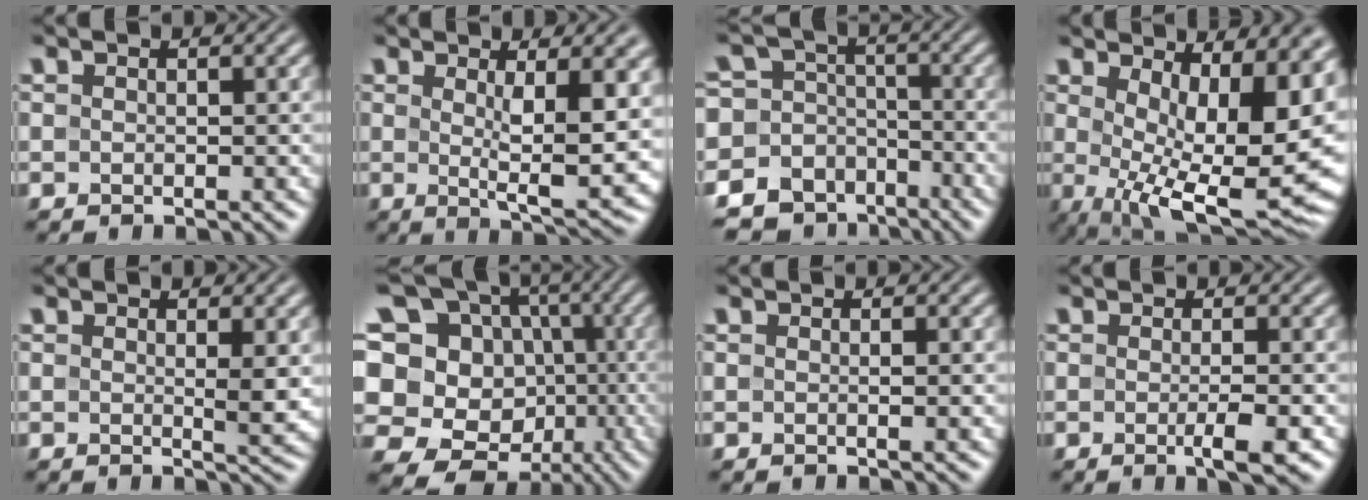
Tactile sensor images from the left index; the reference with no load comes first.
{"total": 8.8, "force": [0.9, 2.2, 8.5], "torque": [-0.124, -0.015, 0.020]}
{"total": 12.3, "force": [-7.6, 9.4, 2.3], "torque": [-0.054, -0.012, -0.118]}
{"total": 15.6, "force": [1.9, 6.7, 13.9], "torque": [-0.175, -0.022, 0.070]}
{"total": 2.0, "force": [0.5, 0.3, 1.9], "torque": [-0.026, -0.007, 0.008]}
{"total": 16.3, "force": [-2.0, 14.3, 7.6], "torque": [-0.199, 0.033, -0.016]}
{"total": 0.9, "force": [0.0, 0.2, 0.8], "torque": [-0.010, 0.000, -0.003]}
{"total": 2.9, "force": [-0.5, 0.6, 2.8], "torque": [-0.037, -0.005, -0.009]}